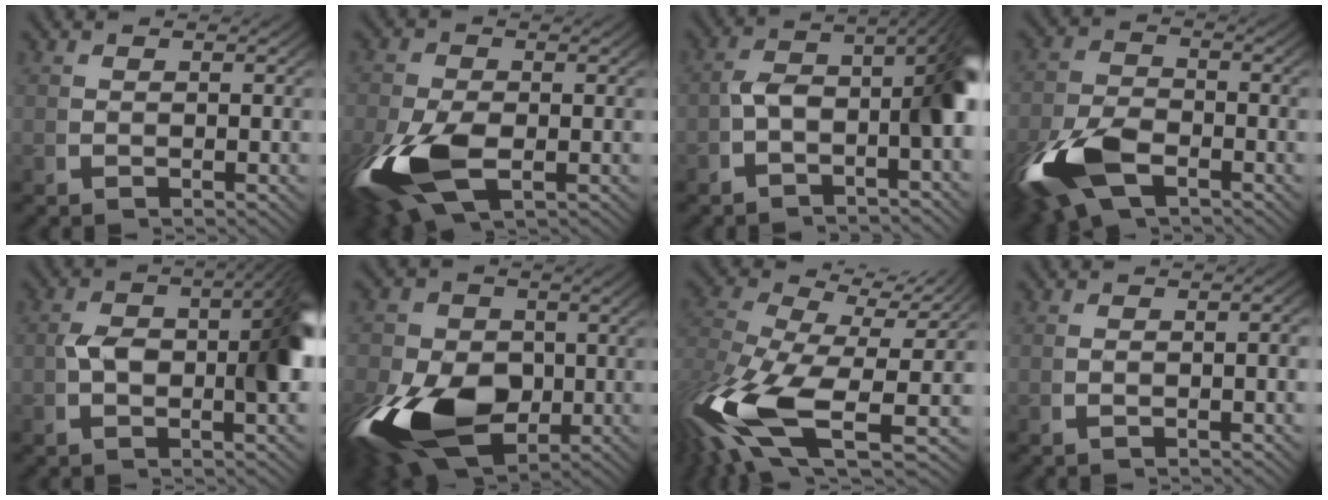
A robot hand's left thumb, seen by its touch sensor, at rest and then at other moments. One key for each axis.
{"total": 10.0, "fx": -2.7, "fy": 5.9, "fz": 7.6, "tx": -0.187, "ty": -0.045, "tz": -0.024}
{"total": 8.9, "fx": -0.9, "fy": 4.9, "fz": 7.3, "tx": -0.104, "ty": -0.012, "tz": -0.021}
{"total": 8.2, "fx": -3.7, "fy": 4.8, "fz": 5.6, "tx": -0.130, "ty": -0.026, "tz": -0.057}
{"total": 8.9, "fx": 0.2, "fy": 4.5, "fz": 7.7, "tx": -0.114, "ty": -0.002, "tz": -0.003}
{"total": 16.0, "fx": -4.0, "fy": 10.6, "fz": 11.2, "tx": -0.232, "ty": -0.071, "tz": -0.040}
{"total": 12.8, "fx": -0.6, "fy": 7.3, "fz": 10.4, "tx": -0.243, "ty": -0.047, "tz": 0.005}
{"total": 1.3, "fx": -0.6, "fy": 0.3, "fz": 1.2, "tx": -0.020, "ty": 0.001, "tz": -0.011}